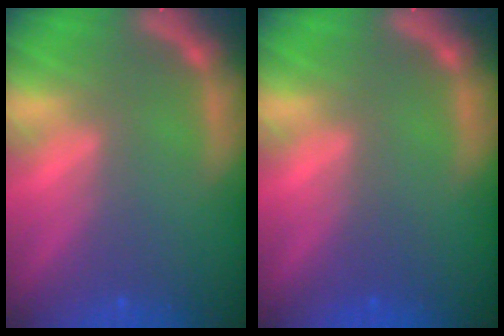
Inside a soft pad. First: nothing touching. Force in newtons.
{"total": 1.0}